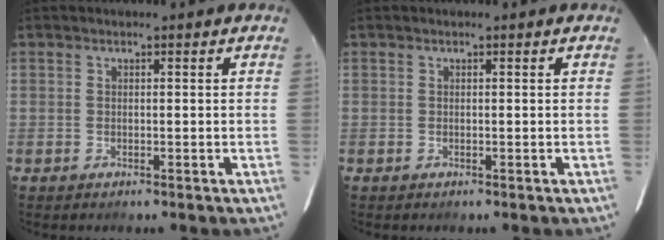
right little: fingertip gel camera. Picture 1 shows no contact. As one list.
[{"total": 0.0}]